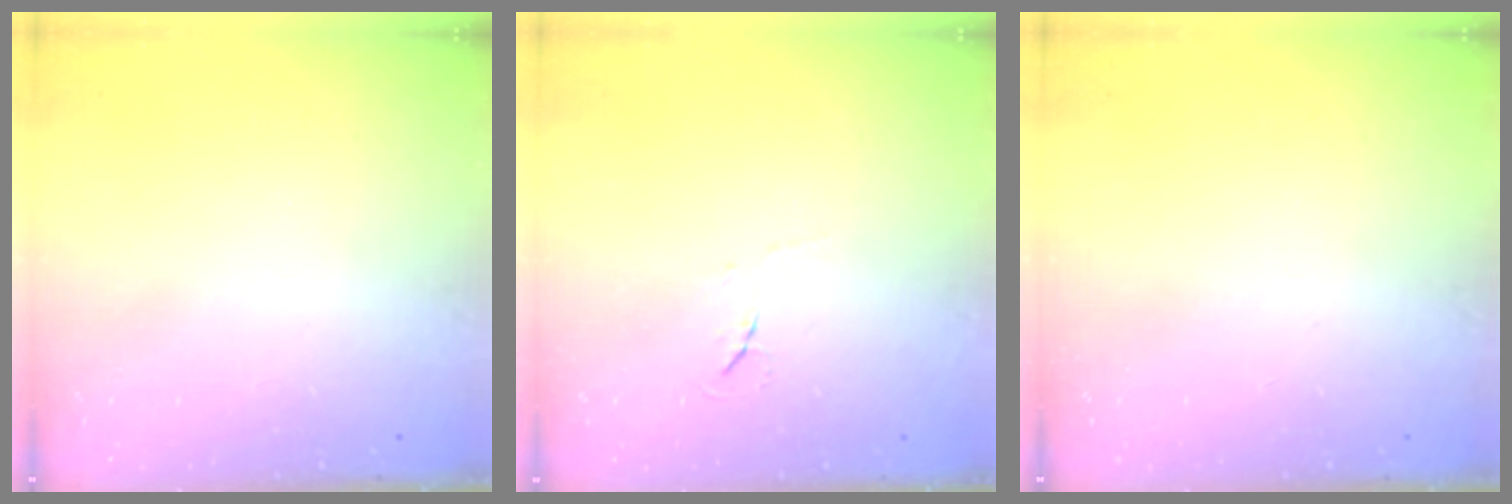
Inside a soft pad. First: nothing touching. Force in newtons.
{"total": 3.8, "press": 3.7, "slide": 0.6}
{"total": 0.0}